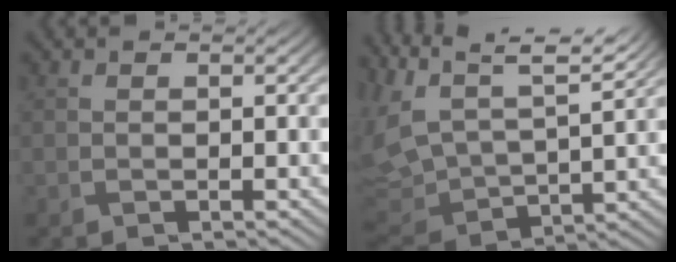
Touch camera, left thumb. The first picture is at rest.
{"total": 11.6, "force": [7.4, 4.5, 7.7], "torque": [-0.215, 0.022, 0.137]}